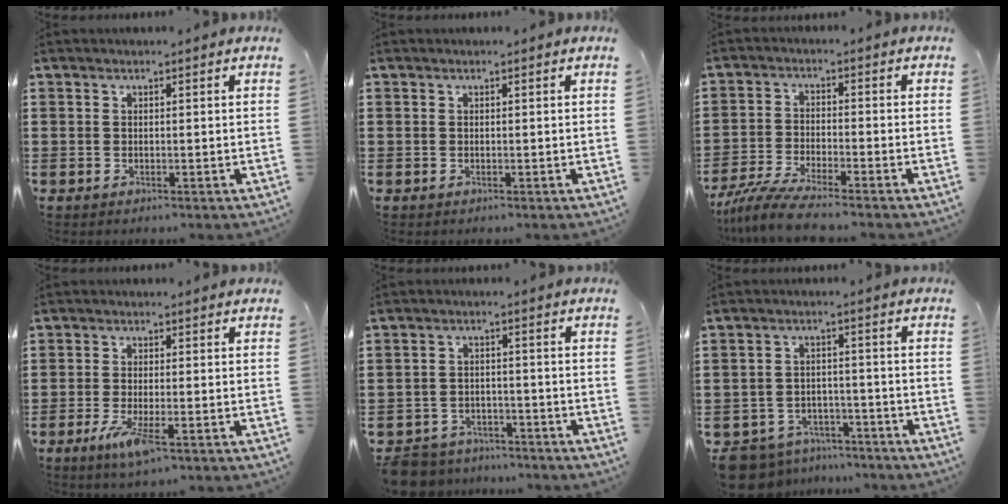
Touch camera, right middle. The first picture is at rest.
{"total": 0.0}
{"total": 6.0, "force": [-5.4, 0.1, 2.7], "torque": [-0.070, -0.018, -0.105]}
{"total": 4.5, "force": [-1.8, 0.7, 4.1], "torque": [-0.087, -0.016, -0.034]}
{"total": 4.8, "force": [-4.7, 1.0, 0.1], "torque": [-0.023, 0.004, -0.102]}
{"total": 6.2, "force": [-6.0, 1.6, 0.5], "torque": [-0.032, 0.009, -0.125]}